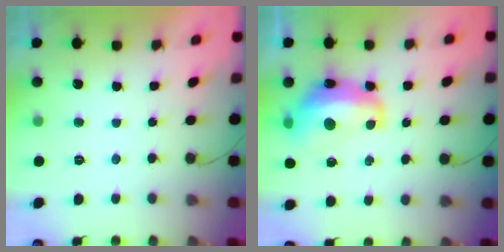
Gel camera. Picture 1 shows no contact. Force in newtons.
{"total": 15.0, "press": 14.9, "slide": 1.8}